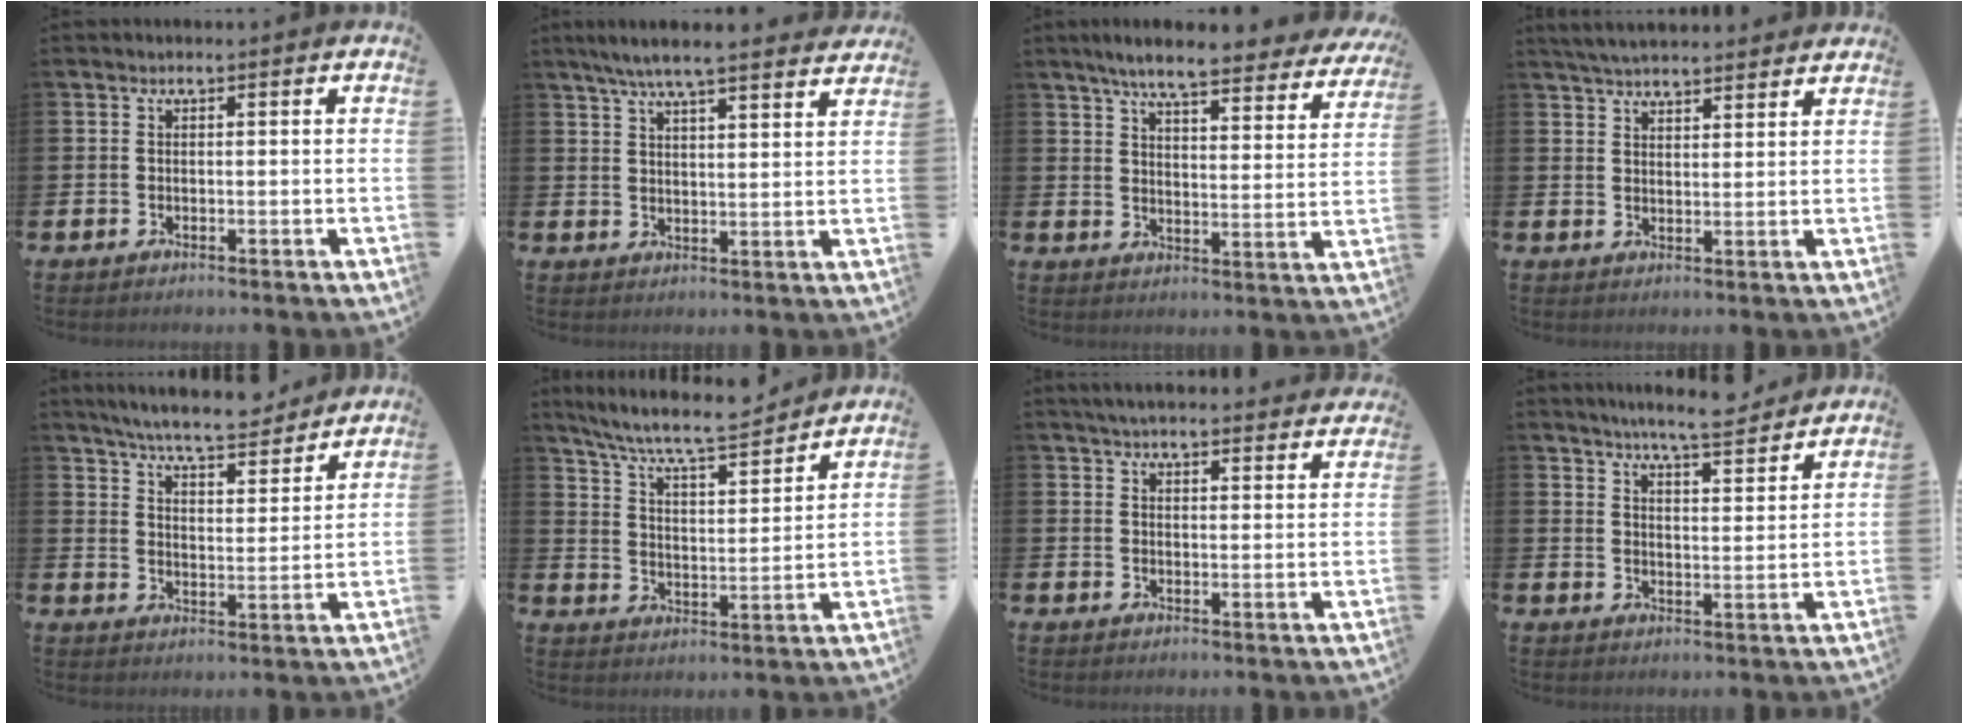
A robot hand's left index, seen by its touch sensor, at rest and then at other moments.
{"total": 6.8, "force": [6.3, 0.3, 2.5], "torque": [-0.062, -0.025, 0.112]}
{"total": 7.1, "force": [6.4, 0.7, 3.0], "torque": [-0.068, -0.040, 0.106]}
{"total": 4.4, "force": [4.4, 0.5, 0.7], "torque": [-0.021, -0.019, 0.079]}
{"total": 7.3, "force": [7.0, 0.5, 1.9], "torque": [-0.052, -0.046, 0.122]}
{"total": 8.5, "force": [7.9, 0.9, 2.8], "torque": [-0.074, -0.056, 0.136]}
{"total": 4.7, "force": [4.6, 0.5, 0.8], "torque": [-0.023, -0.023, 0.083]}
{"total": 6.7, "force": [6.5, -0.1, 1.5], "torque": [-0.031, -0.041, 0.113]}